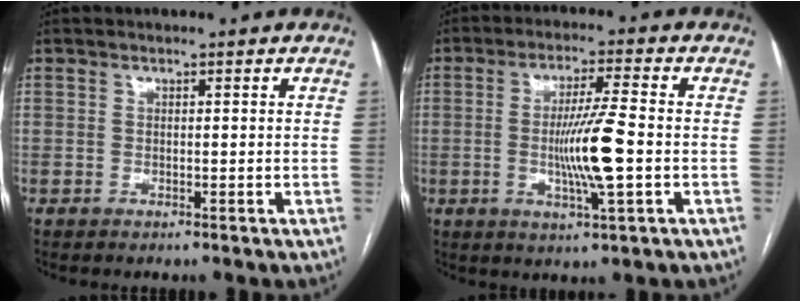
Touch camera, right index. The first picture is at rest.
{"total": 9.2, "force": [-1.3, 0.0, 9.1], "torque": [-0.169, -0.007, -0.025]}